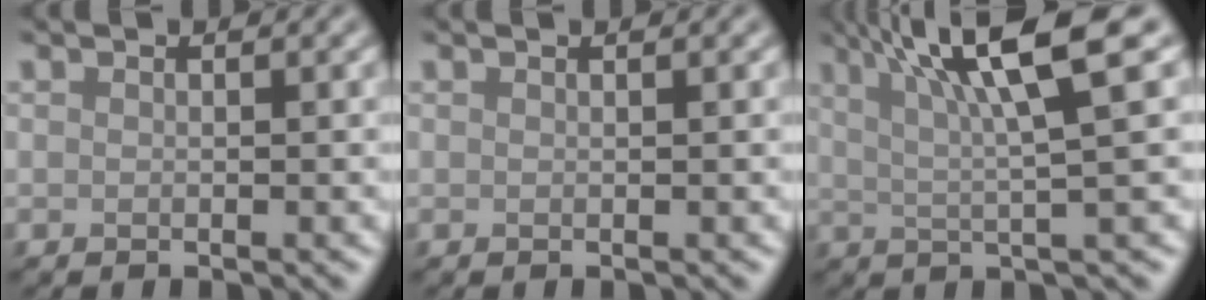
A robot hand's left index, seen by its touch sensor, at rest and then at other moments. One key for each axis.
{"total": 0.5, "fx": 0.3, "fy": 0.2, "fz": 0.4, "tx": 0.000, "ty": 0.003, "tz": 0.001}
{"total": 9.0, "fx": 4.3, "fy": 1.3, "fz": 7.8, "tx": -0.102, "ty": 0.023, "tz": 0.068}